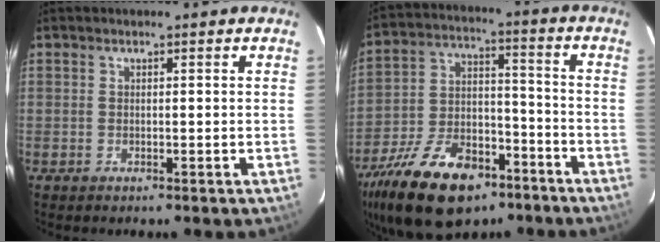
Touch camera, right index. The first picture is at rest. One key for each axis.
{"total": 22.6, "fx": -14.5, "fy": 11.7, "fz": 12.9, "tx": -0.270, "ty": -0.007, "tz": -0.232}